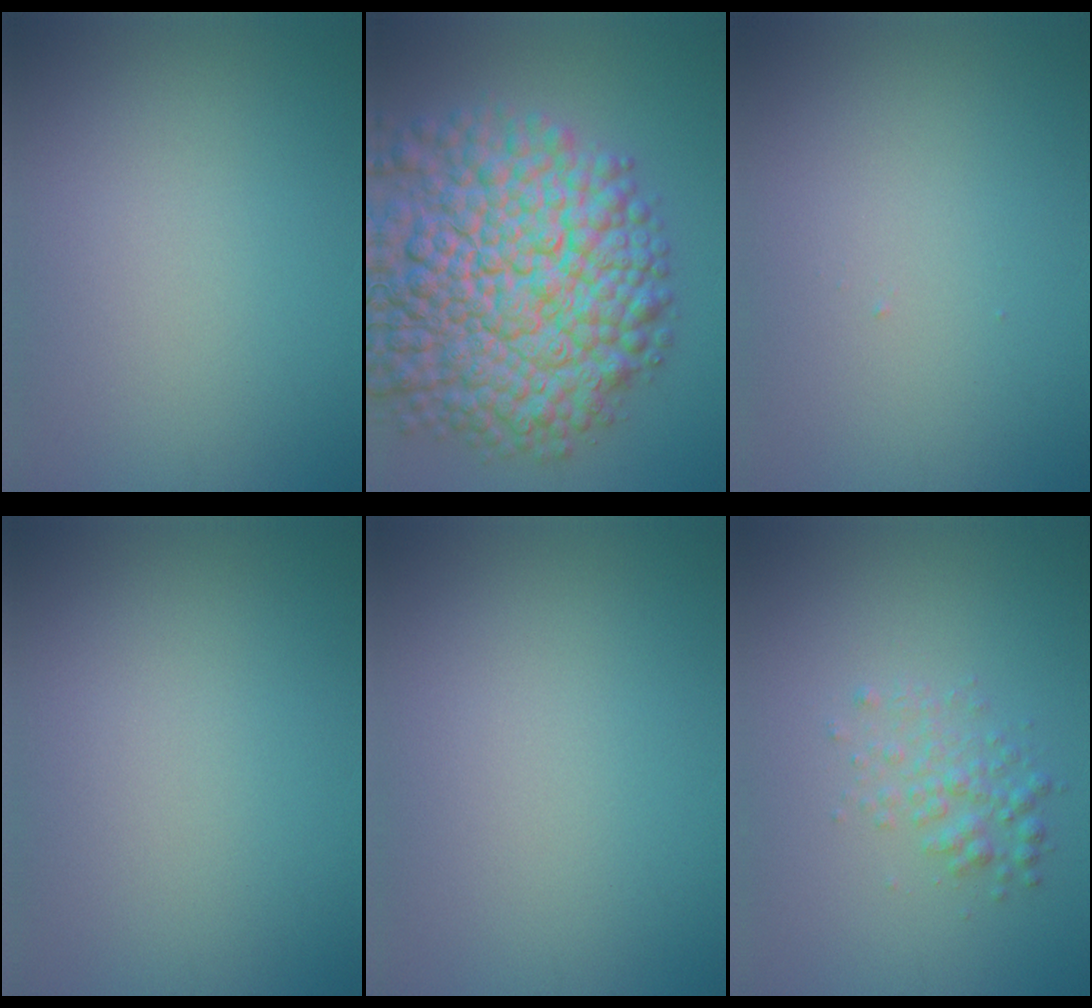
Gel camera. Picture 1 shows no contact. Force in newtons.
{"total": 15.7, "press": 15.6, "slide": 0.7}
{"total": 0.0}
{"total": 0.0}
{"total": 0.0}
{"total": 2.2, "press": 2.2, "slide": 0.0}